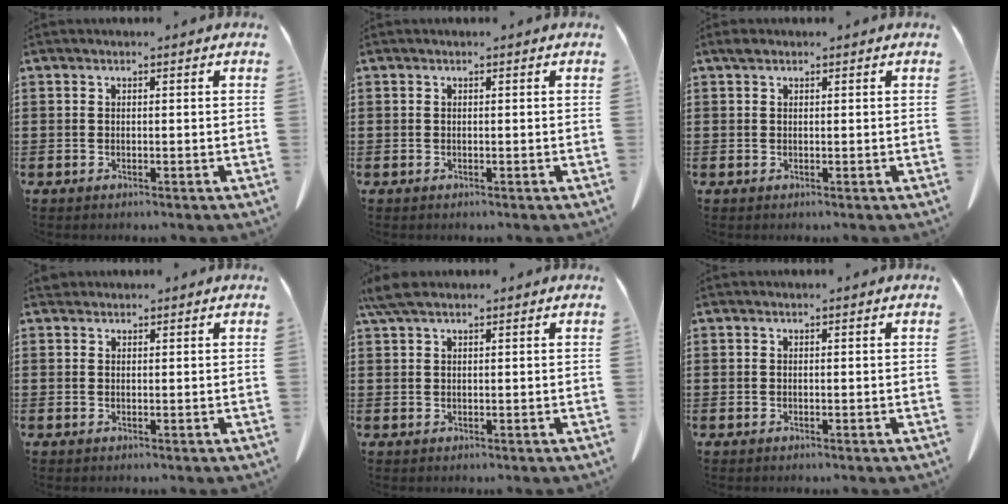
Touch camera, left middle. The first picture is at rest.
{"total": 0.0}
{"total": 0.8, "force": [0.6, 0.5, 0.4], "torque": [-0.010, 0.002, 0.011]}
{"total": 0.9, "force": [0.8, 0.4, 0.1], "torque": [-0.006, 0.000, 0.016]}
{"total": 3.2, "force": [2.1, 0.8, 2.3], "torque": [-0.058, 0.000, 0.038]}
{"total": 0.0}